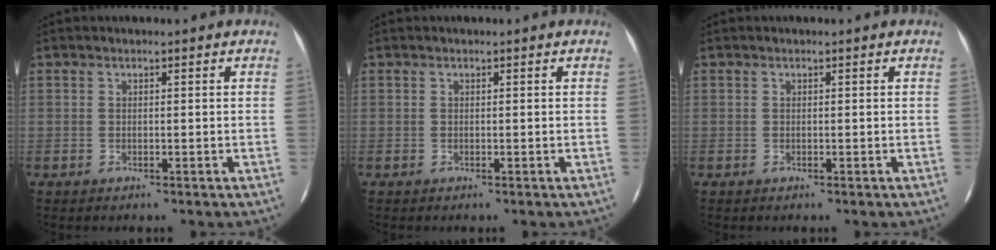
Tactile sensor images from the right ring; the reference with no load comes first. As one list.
[{"total": 0.0}, {"total": 0.0}]